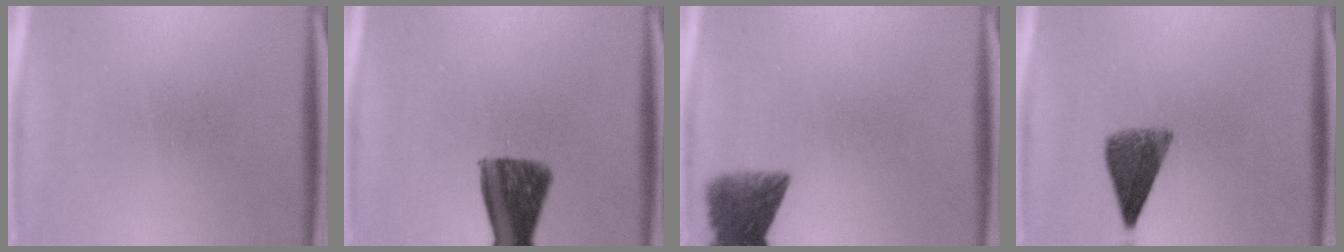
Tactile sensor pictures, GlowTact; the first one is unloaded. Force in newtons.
{"total": 10.3}
{"total": 7.0}
{"total": 6.4}